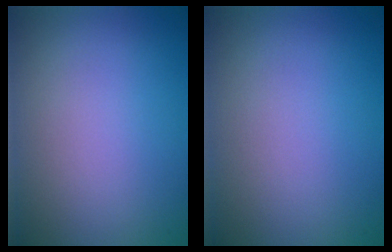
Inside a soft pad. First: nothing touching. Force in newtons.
{"total": 0.0}